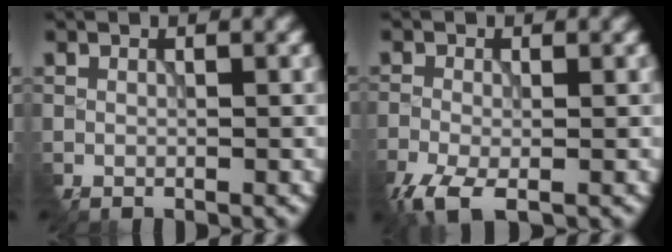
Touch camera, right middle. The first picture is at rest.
{"total": 4.3, "force": [-2.8, 1.8, 2.7], "torque": [-0.069, -0.010, -0.057]}